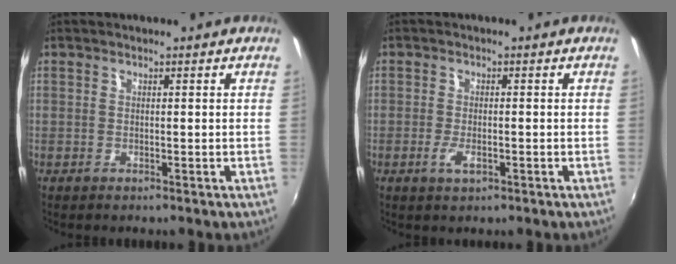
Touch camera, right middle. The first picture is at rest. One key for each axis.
{"total": 2.7, "fx": -1.2, "fy": 1.1, "fz": 2.1, "tx": -0.045, "ty": -0.006, "tz": -0.022}